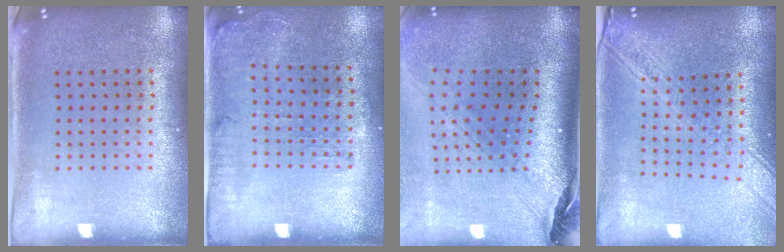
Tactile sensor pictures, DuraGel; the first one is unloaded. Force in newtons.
{"total": 1.3, "press": 1.2, "slide": 0.5}
{"total": 2.9, "press": 2.1, "slide": 2.0}
{"total": 2.0, "press": 1.8, "slide": 1.0}